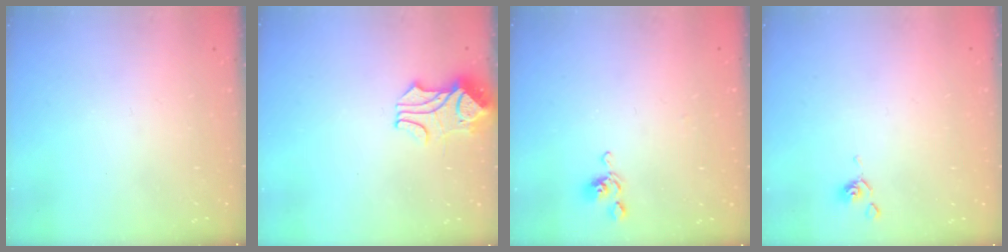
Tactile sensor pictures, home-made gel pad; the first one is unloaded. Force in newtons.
{"total": 1.7, "press": 1.4, "slide": 1.0}
{"total": 5.5, "press": 5.5, "slide": 0.2}
{"total": 2.0, "press": 2.0, "slide": 0.4}